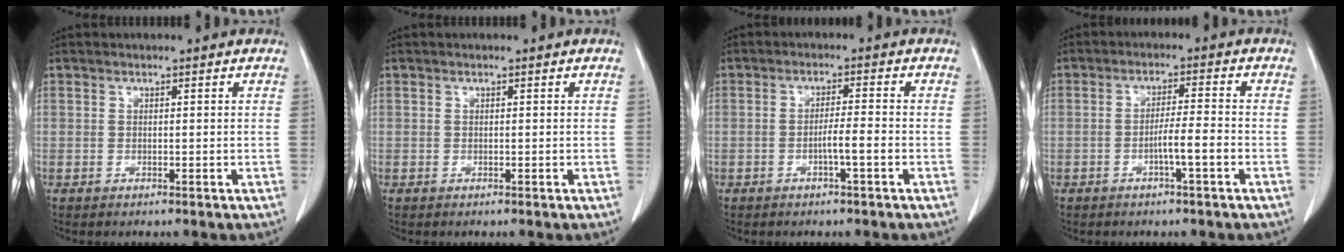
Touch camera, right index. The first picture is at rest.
{"total": 0.0}
{"total": 3.2, "force": [-1.2, -0.2, 2.9], "torque": [-0.047, 0.000, -0.024]}
{"total": 4.3, "force": [-1.7, -0.2, 4.0], "torque": [-0.066, 0.003, -0.032]}